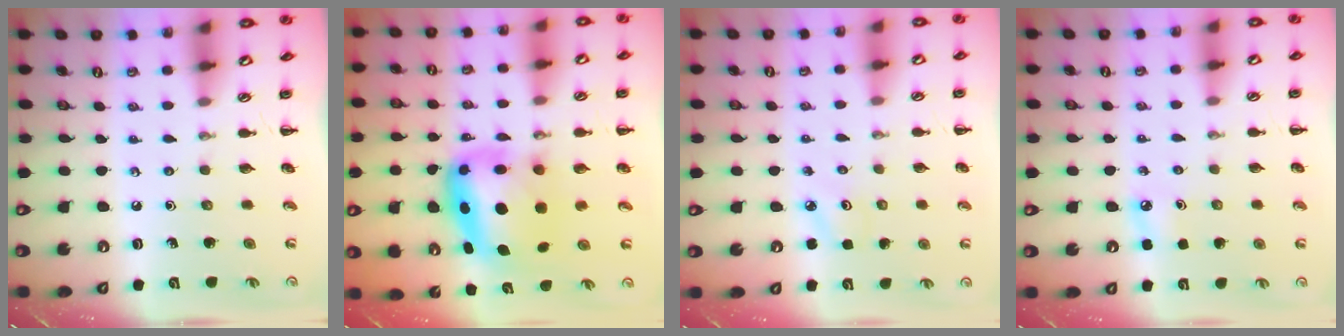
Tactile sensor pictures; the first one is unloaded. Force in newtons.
{"total": 9.1, "press": 8.7, "slide": 2.6}
{"total": 2.3, "press": 2.2, "slide": 0.5}
{"total": 4.7, "press": 4.5, "slide": 1.4}